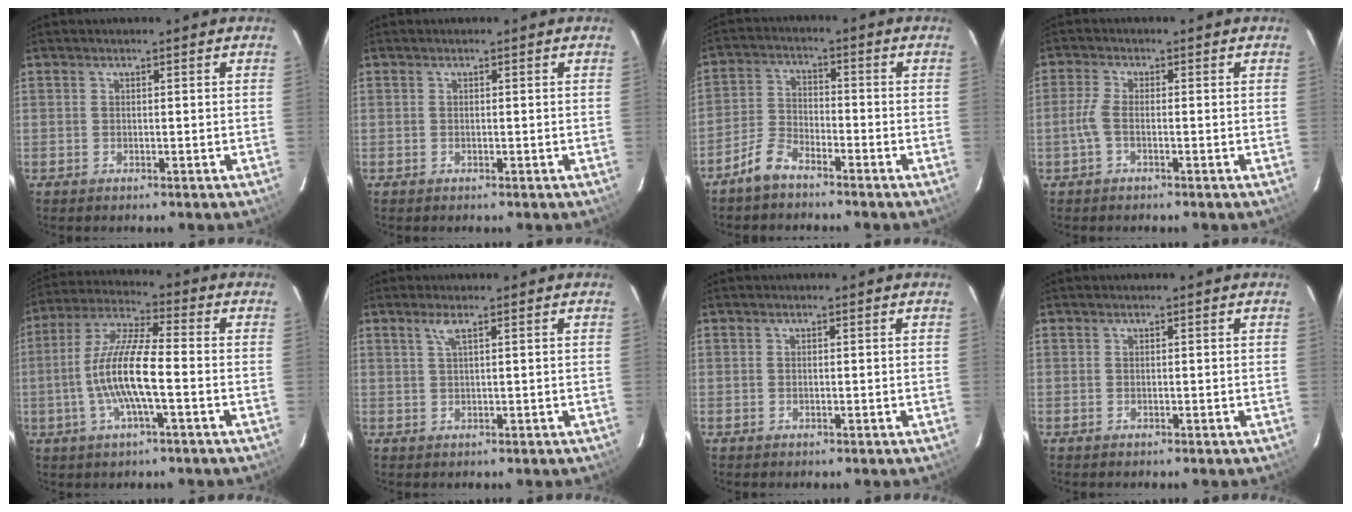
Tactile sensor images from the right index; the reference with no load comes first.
{"total": 0.0}
{"total": 5.6, "force": [-4.6, 2.0, 2.5], "torque": [-0.061, 0.012, -0.095]}
{"total": 2.7, "force": [-1.1, 0.9, 2.3], "torque": [-0.060, 0.004, -0.024]}
{"total": 12.2, "force": [-2.7, 2.0, 11.7], "torque": [-0.238, 0.004, -0.055]}
{"total": 1.8, "force": [1.0, -0.2, 1.5], "torque": [-0.031, 0.002, 0.021]}
{"total": 0.0}
{"total": 0.0}